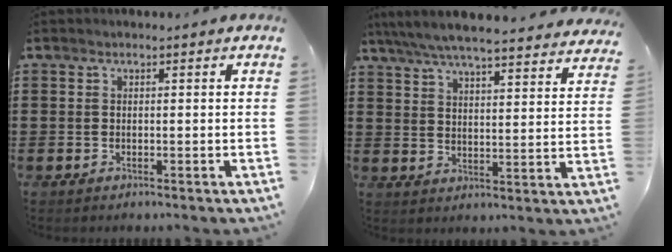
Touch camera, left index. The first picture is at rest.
{"total": 6.3, "force": [5.9, -0.1, 2.4], "torque": [-0.070, -0.035, 0.101]}